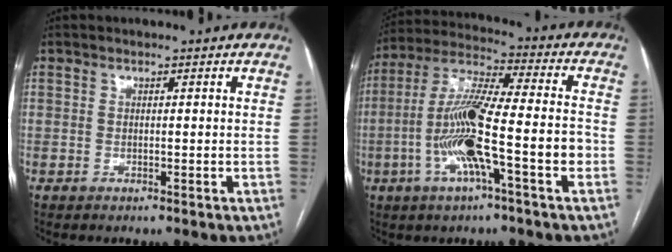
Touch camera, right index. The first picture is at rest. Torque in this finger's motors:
{"motor_torque": [1.62, -0.52, 1.05, 0.21]}